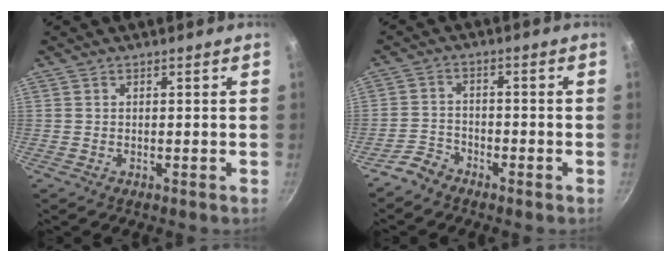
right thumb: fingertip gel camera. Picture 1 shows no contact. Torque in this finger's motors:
{"motor_torque": [0.83, -0.53, 0.63, -0.02, -0.04]}